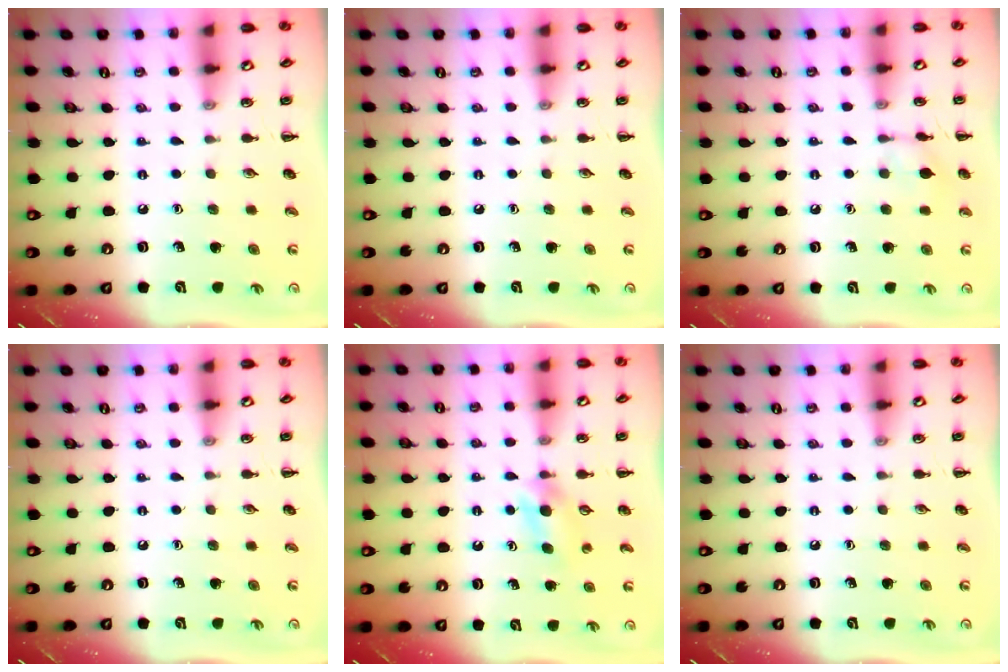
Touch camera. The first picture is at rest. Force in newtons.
{"total": 0.0}
{"total": 7.5, "press": 7.2, "slide": 1.9}
{"total": 0.0}
{"total": 3.7, "press": 3.4, "slide": 1.5}
{"total": 0.0}